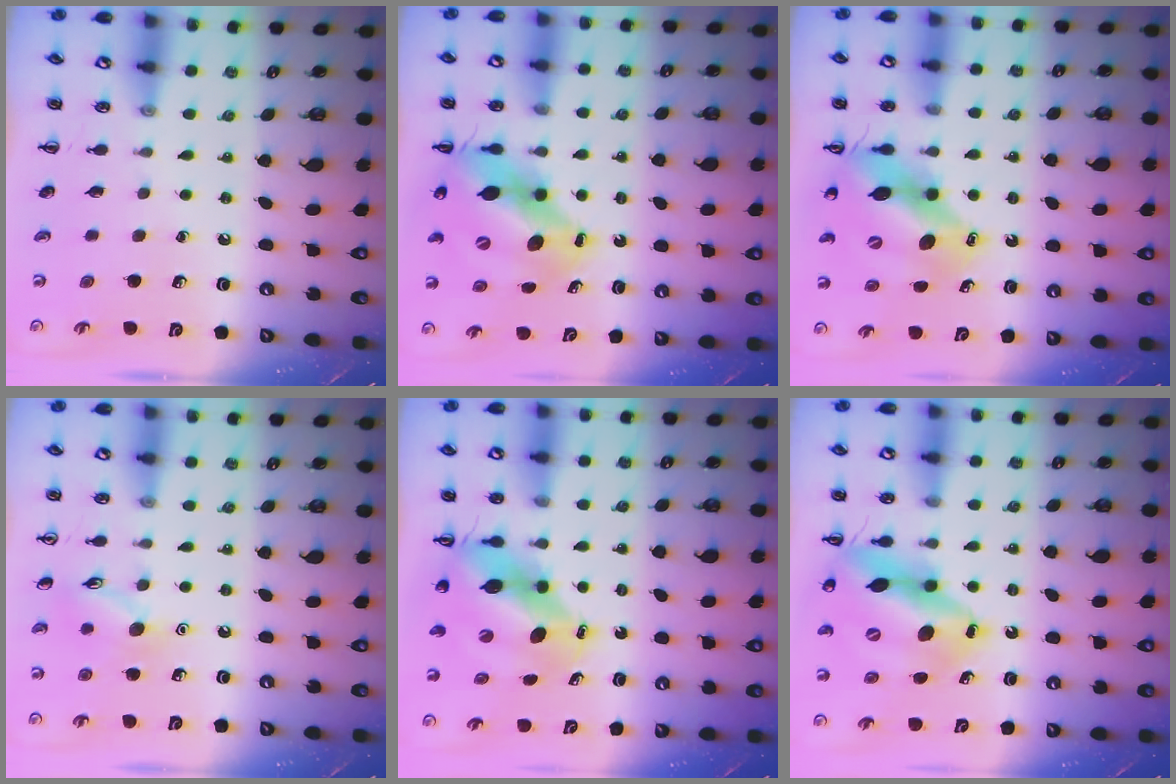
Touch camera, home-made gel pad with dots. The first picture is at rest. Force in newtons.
{"total": 12.1, "press": 11.7, "slide": 3.0}
{"total": 12.6, "press": 12.1, "slide": 3.8}
{"total": 9.1, "press": 9.1, "slide": 0.6}
{"total": 9.1, "press": 8.8, "slide": 2.4}
{"total": 17.5, "press": 16.7, "slide": 5.3}